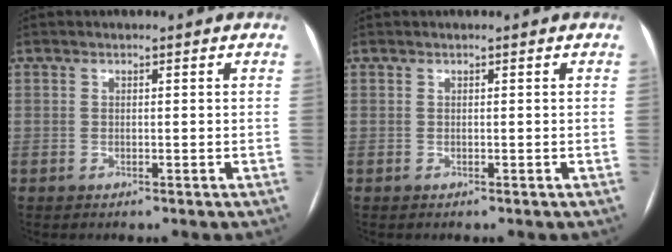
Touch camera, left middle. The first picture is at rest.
{"total": 0.0}